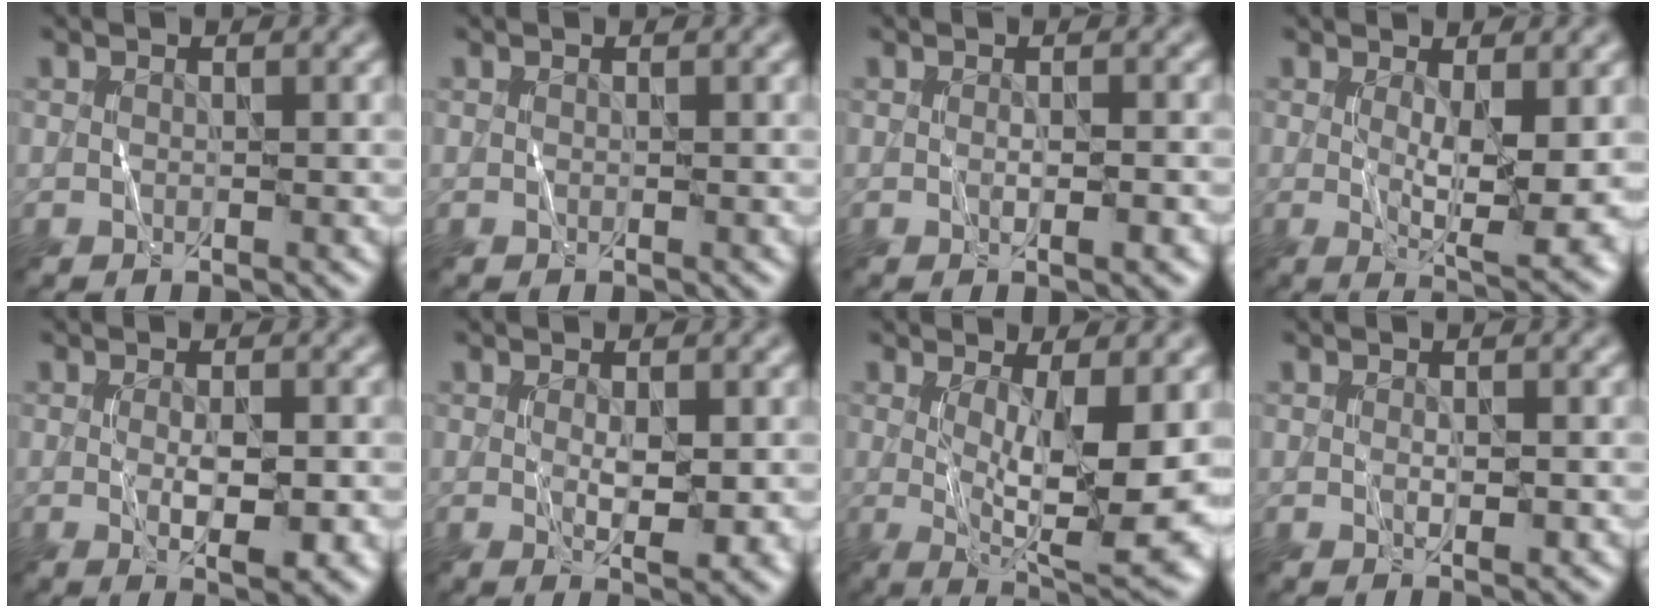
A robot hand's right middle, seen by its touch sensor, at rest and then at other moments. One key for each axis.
{"total": 0.0}
{"total": 1.7, "fx": -0.2, "fy": 0.3, "fz": 1.7, "tx": -0.025, "ty": -0.005, "tz": -0.003}
{"total": 6.2, "fx": 0.2, "fy": 1.5, "fz": 6.0, "tx": -0.101, "ty": -0.018, "tz": 0.010}
{"total": 3.8, "fx": -0.5, "fy": 1.0, "fz": 3.6, "tx": -0.062, "ty": -0.012, "tz": -0.003}
{"total": 3.0, "fx": 0.1, "fy": 0.9, "fz": 2.9, "tx": -0.051, "ty": -0.008, "tz": 0.008}
{"total": 9.6, "fx": -0.2, "fy": 2.6, "fz": 9.2, "tx": -0.150, "ty": -0.016, "tz": 0.002}
{"total": 1.3, "fx": 0.0, "fy": 0.6, "fz": 1.2, "tx": -0.018, "ty": -0.004, "tz": 0.001}